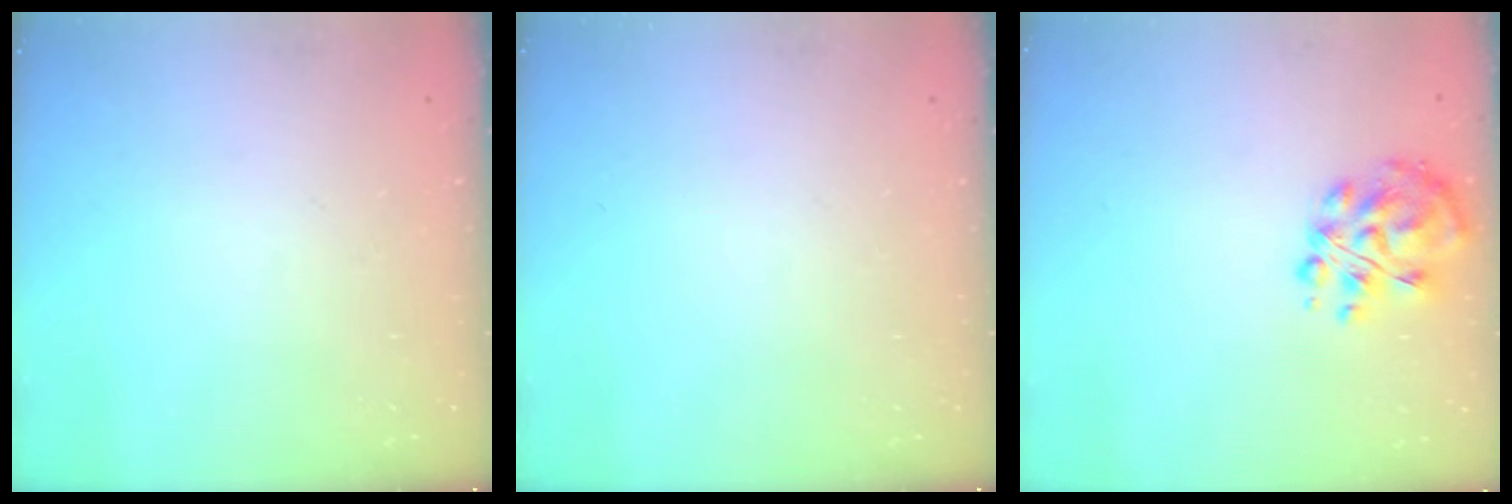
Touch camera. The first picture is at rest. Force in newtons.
{"total": 0.0}
{"total": 10.1, "press": 9.9, "slide": 2.0}